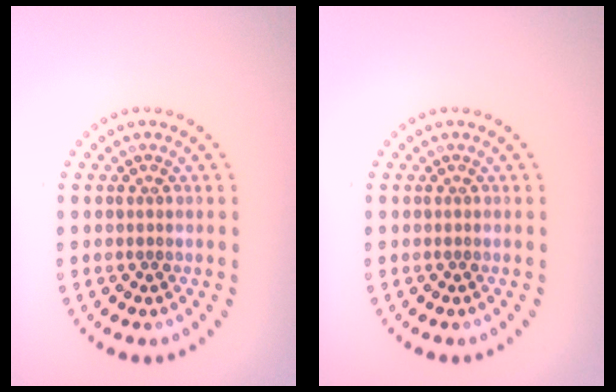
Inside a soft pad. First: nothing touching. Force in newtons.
{"total": 0.0}